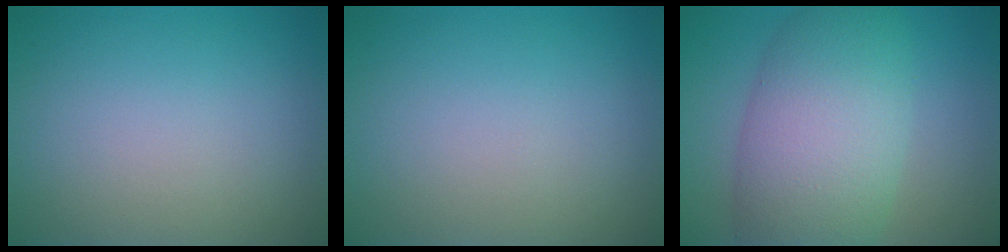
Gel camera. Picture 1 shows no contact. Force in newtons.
{"total": 0.0}
{"total": 9.2, "press": 9.2, "slide": 0.3}